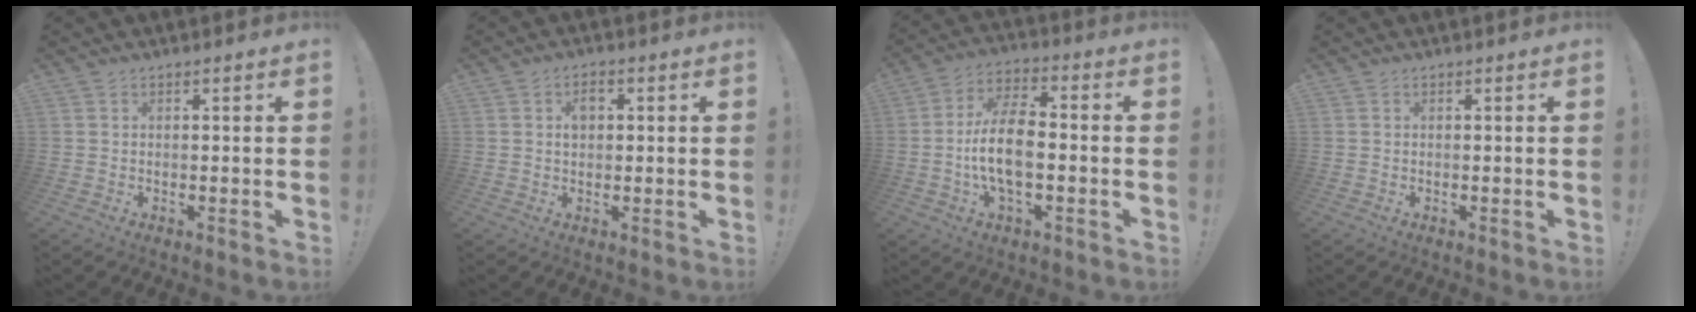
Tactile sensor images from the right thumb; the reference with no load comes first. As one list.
[{"total": 3.4, "force": [0.6, 2.4, 2.3], "torque": [-0.027, 0.000, 0.005]}, {"total": 12.8, "force": [-2.7, 6.0, 10.9], "torque": [-0.214, 0.008, -0.050]}, {"total": 0.0}]